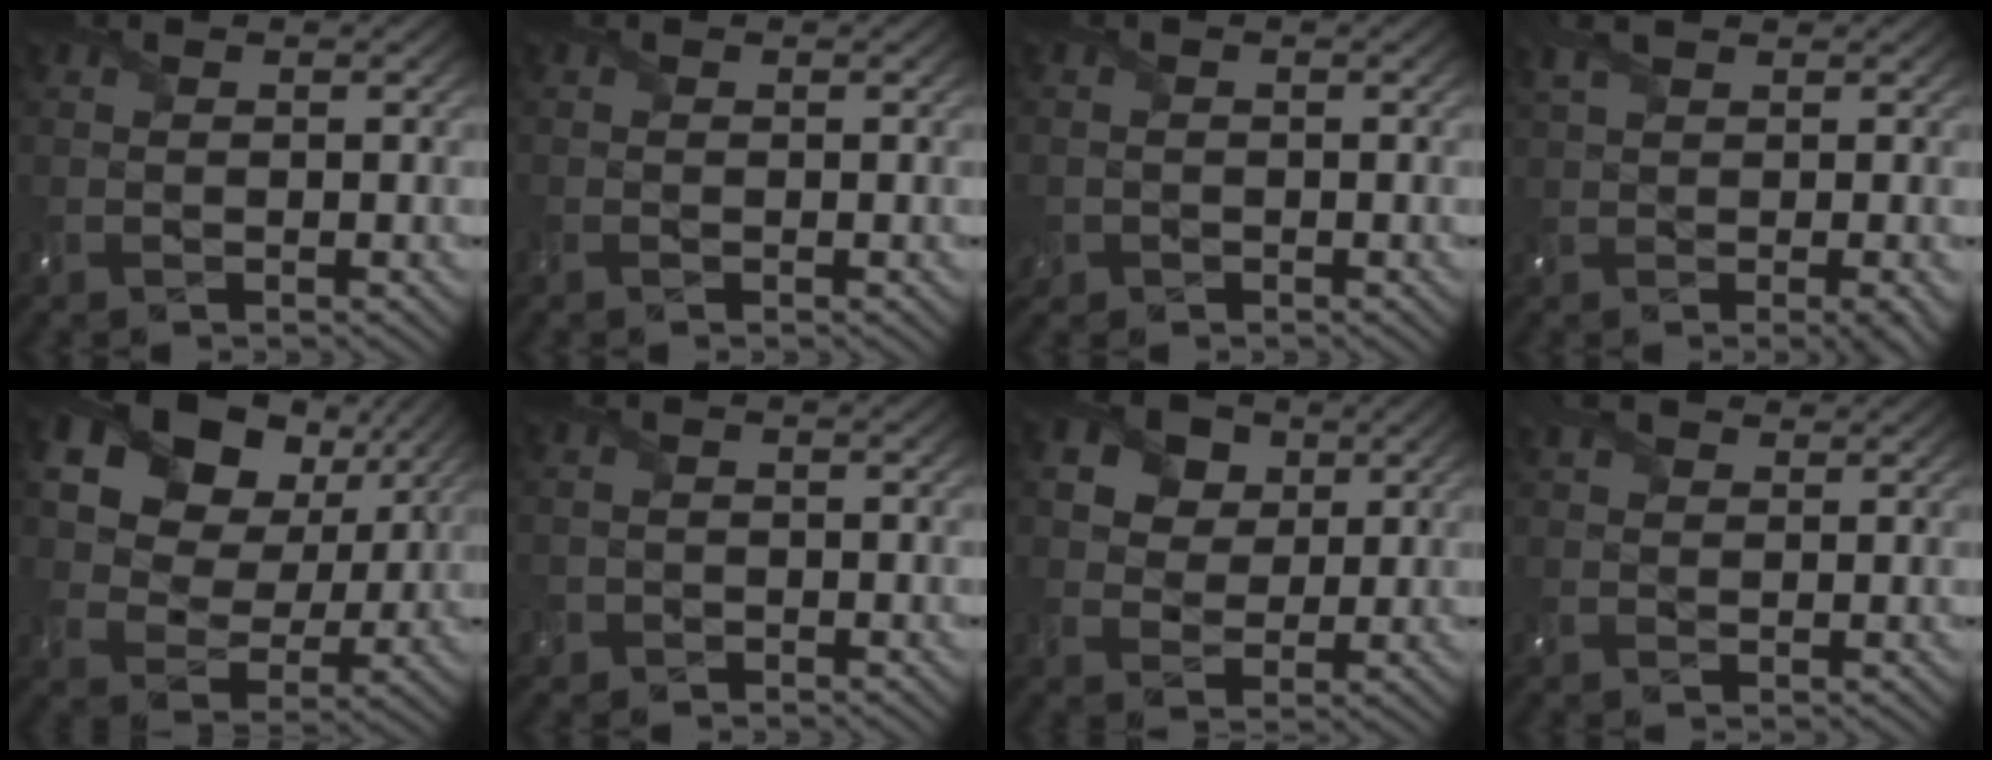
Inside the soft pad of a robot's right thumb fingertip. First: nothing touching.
{"total": 0.6, "force": [-0.5, 0.3, 0.2], "torque": [-0.008, -0.003, -0.010]}
{"total": 2.0, "force": [-1.0, 1.7, 0.3], "torque": [-0.011, -0.010, -0.026]}
{"total": 5.4, "force": [1.1, 1.6, 5.0], "torque": [-0.096, 0.011, 0.022]}
{"total": 19.5, "force": [9.5, 13.9, 9.8], "torque": [-0.235, 0.053, 0.204]}
{"total": 1.3, "force": [-0.8, 1.1, -0.1], "torque": [0.008, -0.004, -0.017]}
{"total": 10.5, "force": [5.5, 7.6, 4.8], "torque": [-0.139, 0.018, 0.089]}
{"total": 3.8, "force": [2.6, 1.9, 2.1], "torque": [-0.060, 0.016, 0.048]}